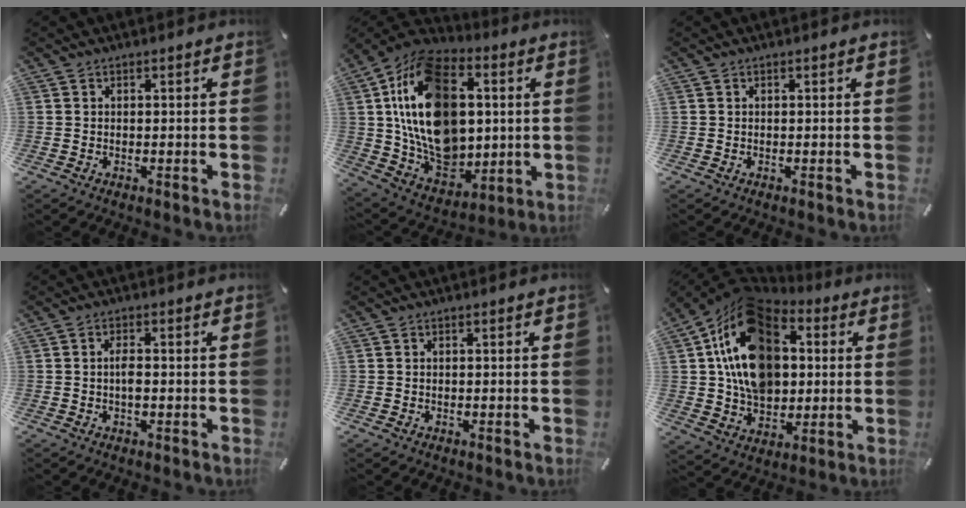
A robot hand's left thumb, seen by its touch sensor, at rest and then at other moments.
{"total": 24.4, "force": [3.7, 17.5, 16.6], "torque": [-0.330, -0.021, 0.070]}
{"total": 0.0}
{"total": 2.7, "force": [-0.4, 1.0, 2.4], "torque": [-0.054, 0.000, -0.010]}
{"total": 0.6, "force": [-0.2, 0.4, 0.4], "torque": [-0.007, 0.000, -0.005]}
{"total": 21.0, "force": [4.2, 15.7, 13.3], "torque": [-0.242, -0.011, 0.070]}